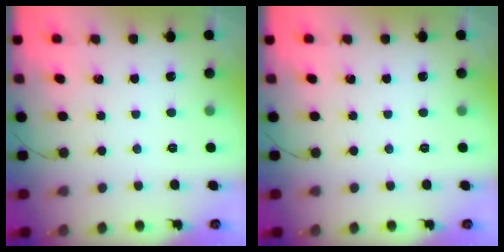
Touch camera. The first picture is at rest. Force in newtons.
{"total": 0.0}